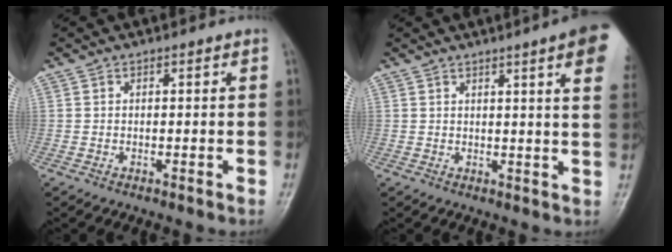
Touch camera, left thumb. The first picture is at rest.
{"total": 11.0, "force": [5.8, 0.9, 9.3], "torque": [-0.104, -0.012, 0.058]}